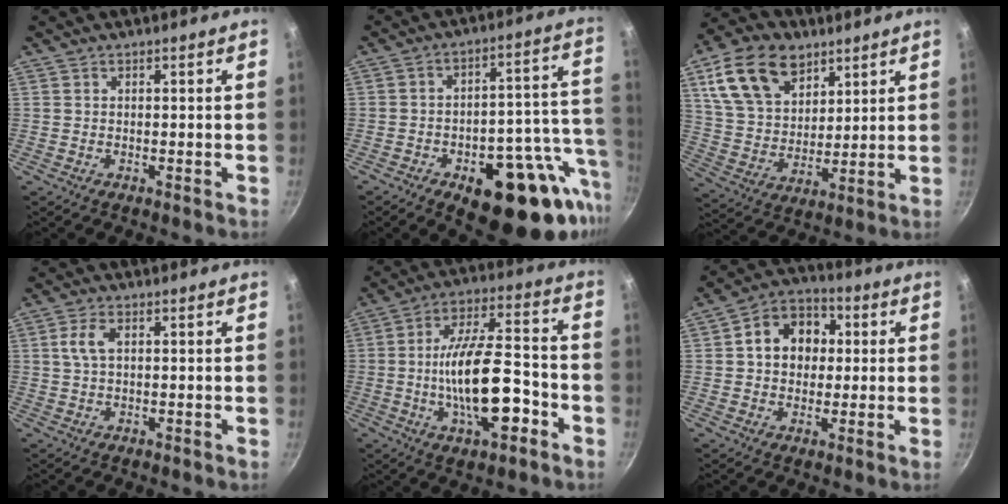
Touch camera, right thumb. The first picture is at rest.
{"total": 22.8, "force": [-9.7, 10.9, 17.6], "torque": [-0.178, 0.036, -0.126]}
{"total": 17.6, "force": [8.8, 11.5, 10.0], "torque": [-0.154, -0.020, 0.166]}
{"total": 3.8, "force": [0.9, 2.0, 3.1], "torque": [-0.061, 0.008, 0.017]}
{"total": 17.3, "force": [-5.0, 6.9, 15.0], "torque": [-0.238, 0.040, -0.085]}
{"total": 11.5, "force": [1.7, 9.2, 6.7], "torque": [-0.067, 0.020, 0.011]}